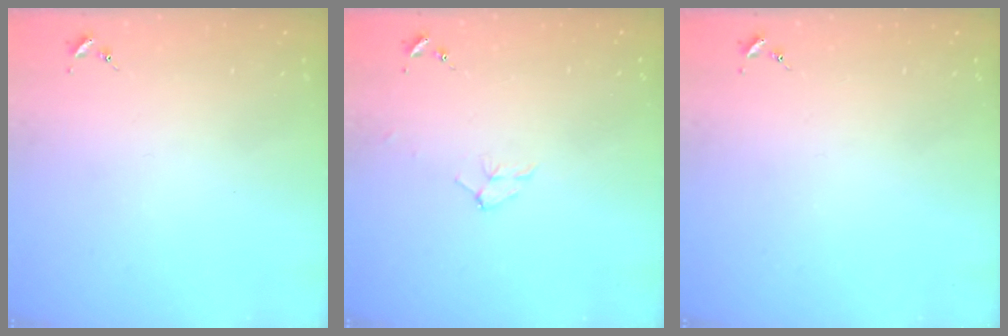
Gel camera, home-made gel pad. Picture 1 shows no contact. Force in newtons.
{"total": 7.0, "press": 7.0, "slide": 1.0}
{"total": 0.0}